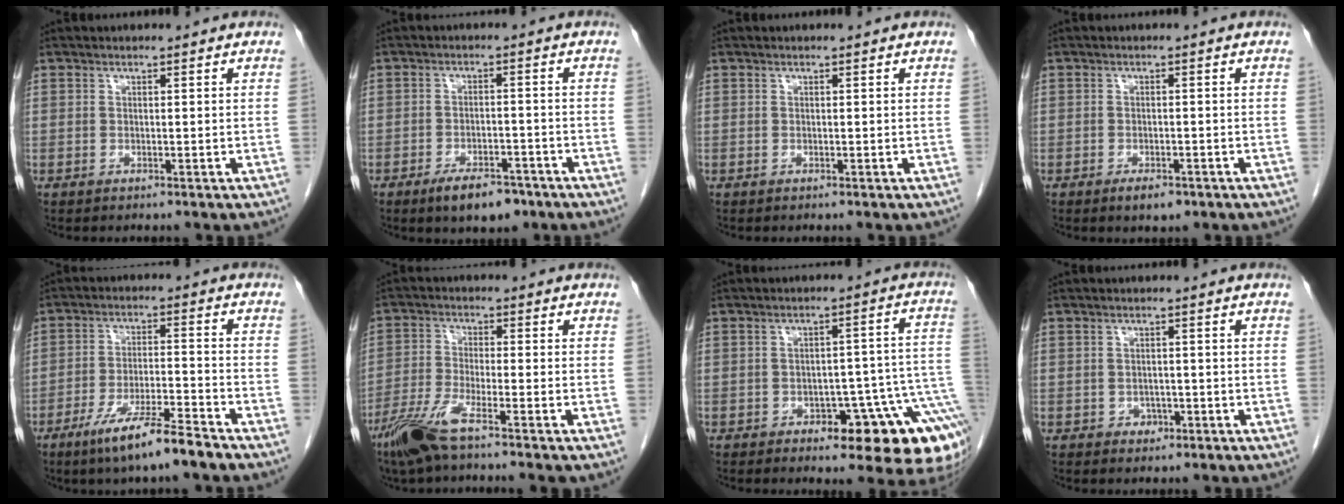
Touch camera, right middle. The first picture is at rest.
{"total": 6.3, "force": [-4.4, 2.5, 3.8], "torque": [-0.067, -0.002, -0.066]}
{"total": 0.0}
{"total": 2.6, "force": [-1.6, 1.0, 1.7], "torque": [-0.034, -0.003, -0.020]}
{"total": 9.6, "force": [-6.8, 0.2, 6.7], "torque": [-0.126, -0.021, -0.125]}
{"total": 7.3, "force": [-5.2, 0.3, 5.1], "torque": [-0.115, -0.019, -0.107]}
{"total": 14.5, "force": [-7.4, 4.4, 11.7], "torque": [-0.051, 0.039, -0.089]}
{"total": 1.6, "force": [-0.8, 1.3, 0.6], "torque": [-0.010, 0.004, -0.008]}